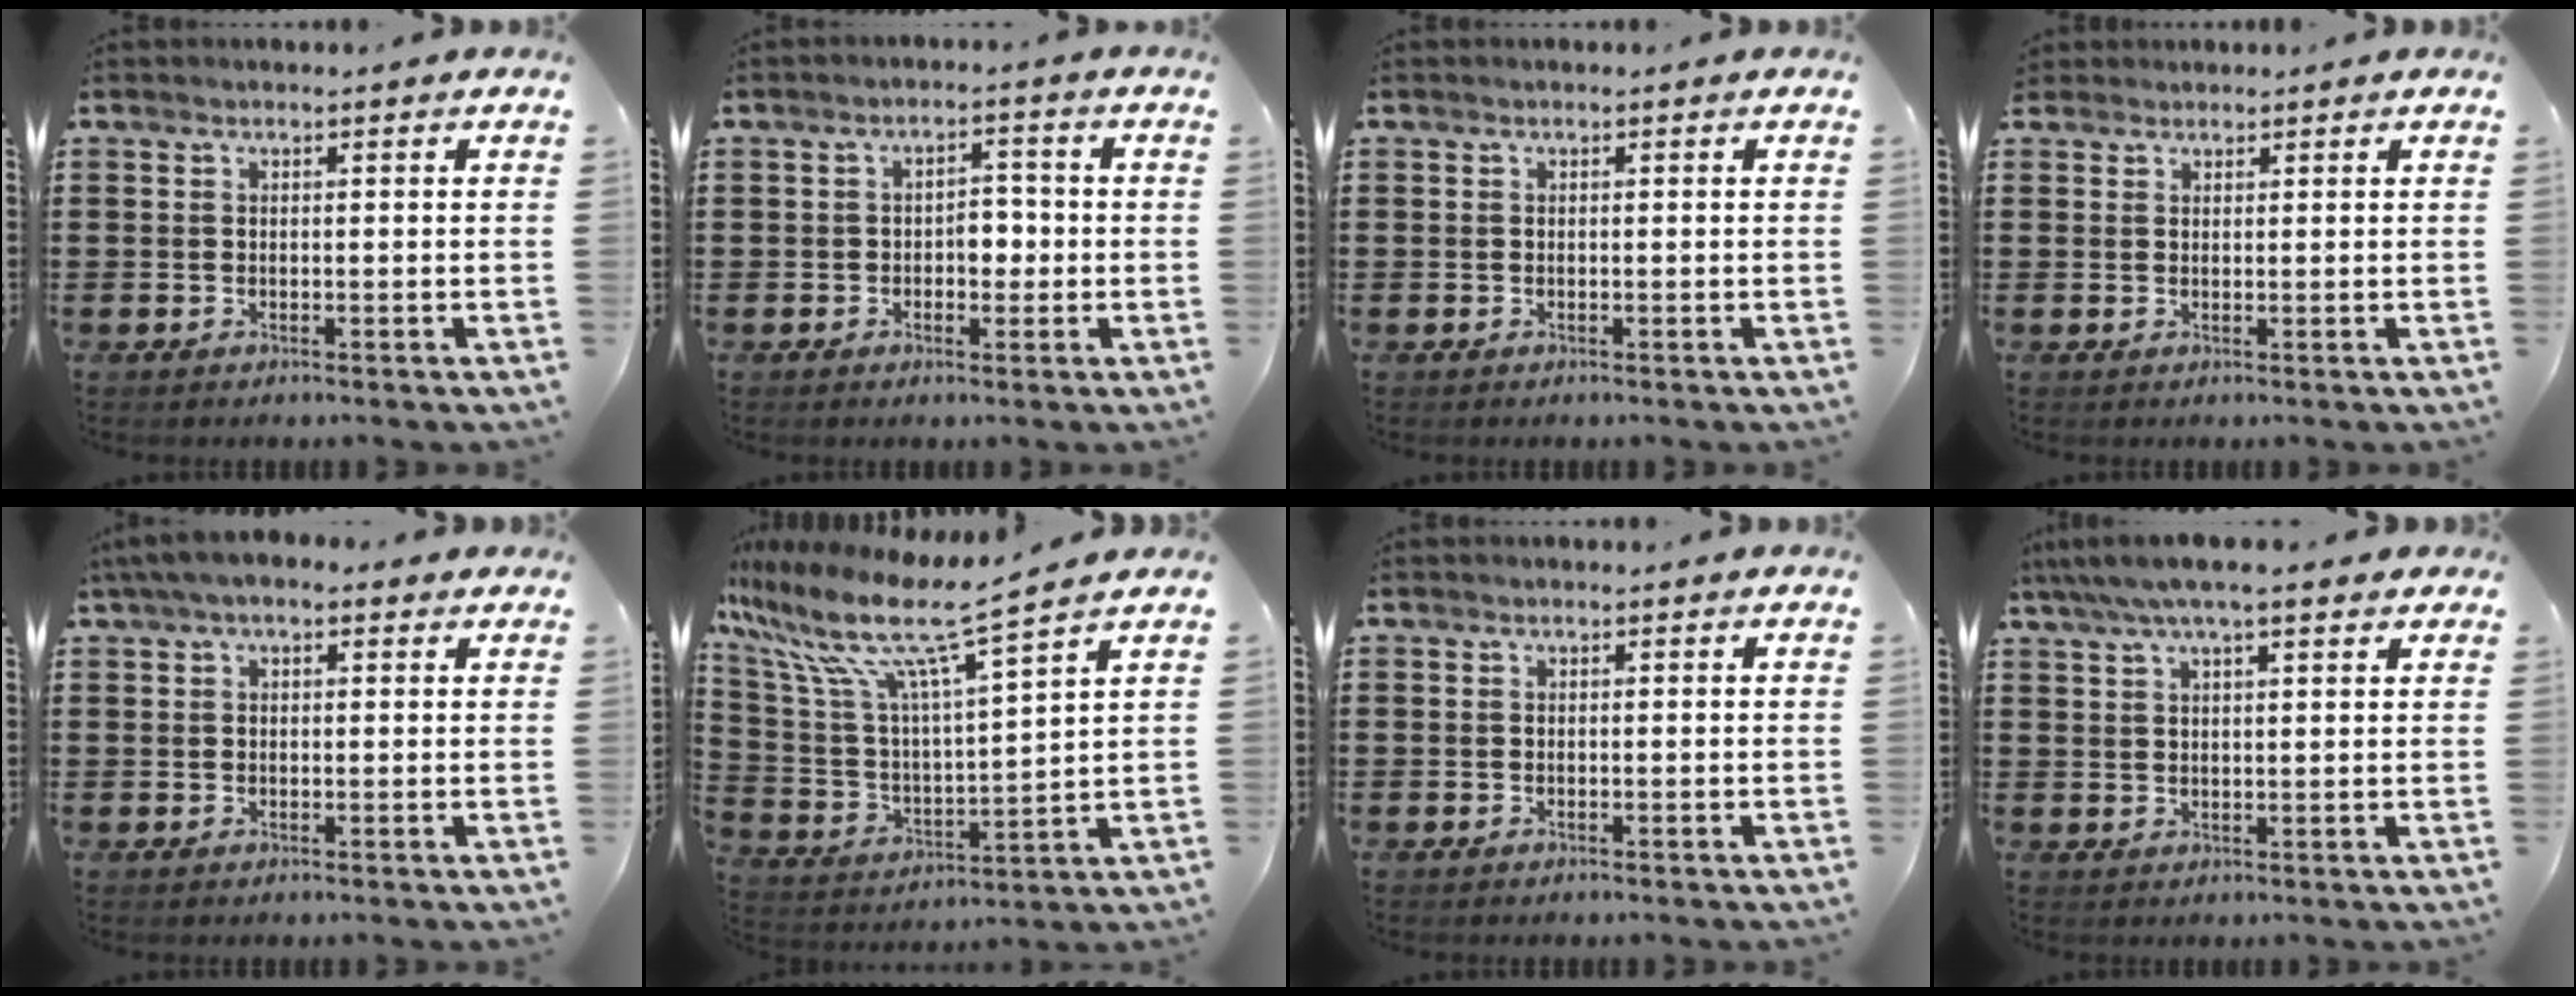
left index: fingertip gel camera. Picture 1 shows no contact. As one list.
[{"total": 3.4, "force": [-0.7, 2.0, 2.6], "torque": [-0.045, 0.004, -0.020]}, {"total": 0.0}, {"total": 1.4, "force": [1.2, 0.6, 0.0], "torque": [-0.005, 0.003, 0.025]}, {"total": 2.9, "force": [1.5, 1.5, 2.0], "torque": [-0.044, 0.009, 0.027]}, {"total": 11.4, "force": [8.7, 1.0, 7.4], "torque": [-0.178, -0.055, 0.141]}, {"total": 0.0}, {"total": 5.5, "force": [4.0, 1.0, 3.5], "torque": [-0.078, 0.000, 0.071]}]